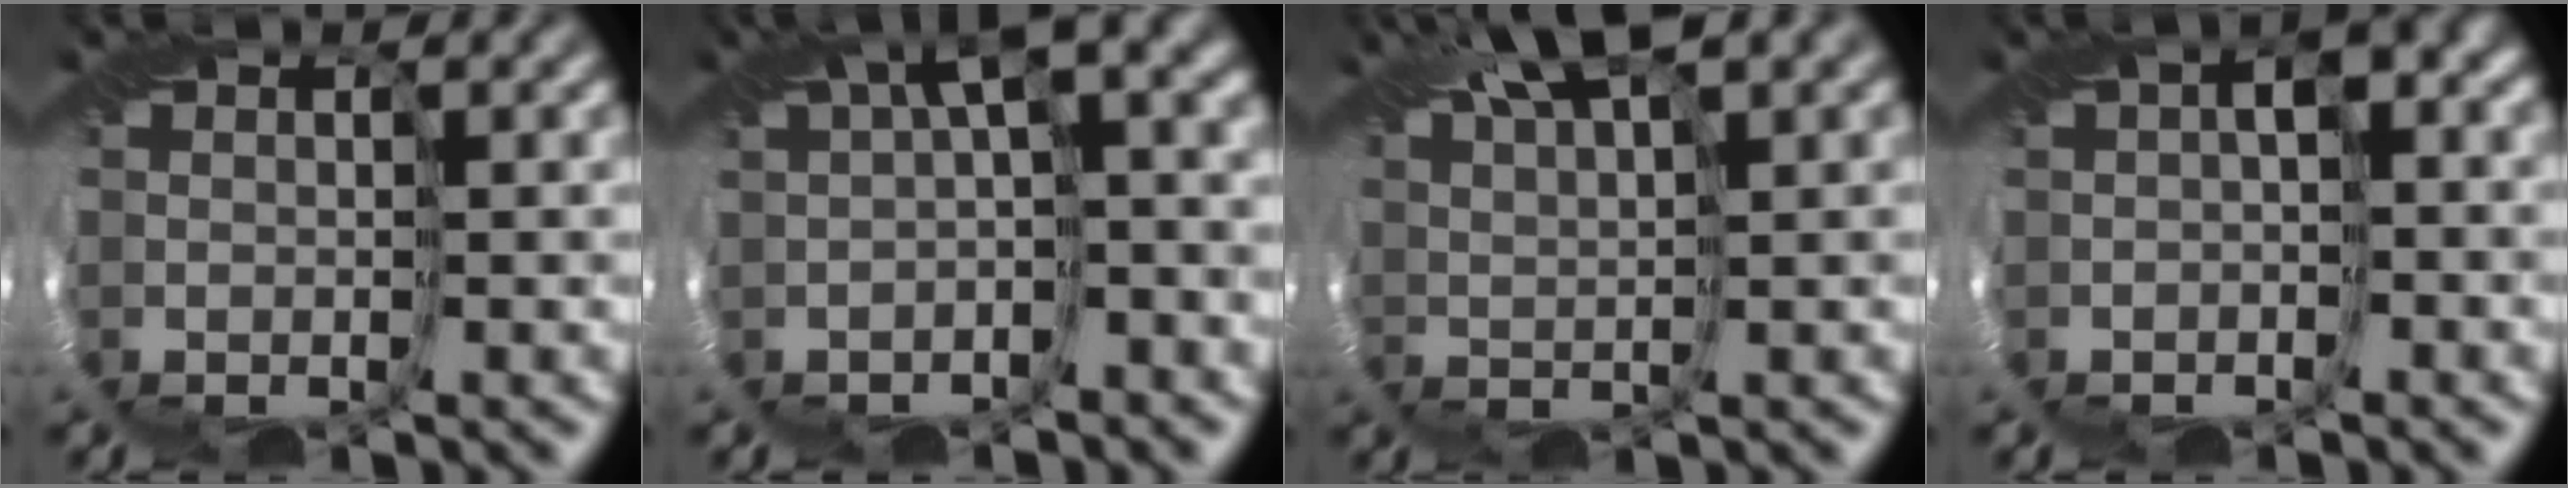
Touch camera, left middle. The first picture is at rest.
{"total": 7.3, "force": [1.4, 2.7, 6.6], "torque": [-0.099, 0.012, 0.018]}
{"total": 6.9, "force": [4.5, 1.3, 5.1], "torque": [-0.094, 0.019, 0.084]}
{"total": 2.7, "force": [0.2, 1.2, 2.5], "torque": [-0.037, 0.015, -0.003]}